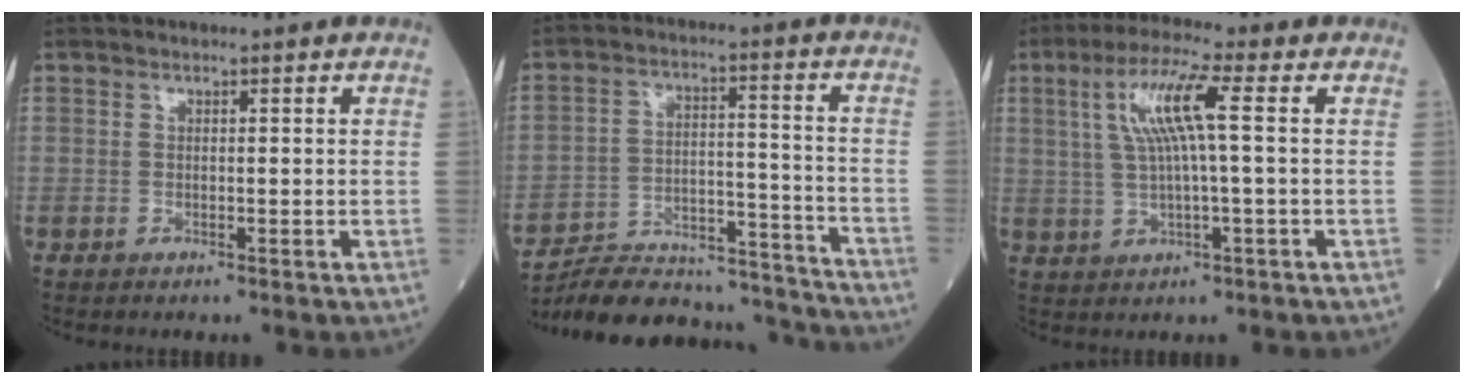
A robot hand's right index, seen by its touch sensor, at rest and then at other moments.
{"total": 21.5, "force": [-20.6, 3.3, 4.9], "torque": [-0.090, 0.015, -0.299]}
{"total": 8.3, "force": [1.9, 0.1, 8.1], "torque": [-0.163, 0.015, 0.037]}